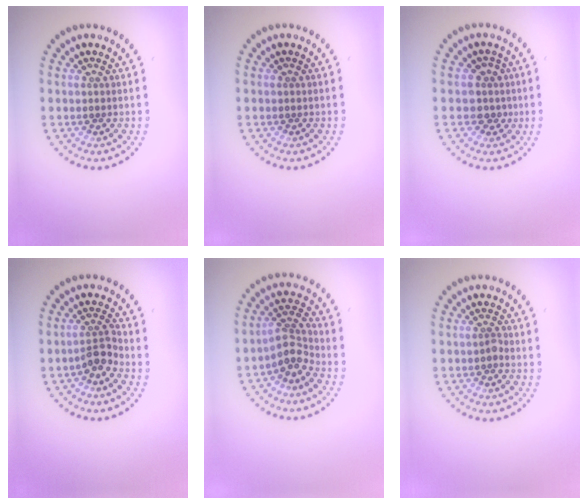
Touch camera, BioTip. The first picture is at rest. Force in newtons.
{"total": 0.0}
{"total": 2.0, "press": 1.6, "slide": 1.1}
{"total": 2.3, "press": 1.8, "slide": 1.5}
{"total": 2.8, "press": 2.2, "slide": 1.8}
{"total": 0.6, "press": 0.5, "slide": 0.3}